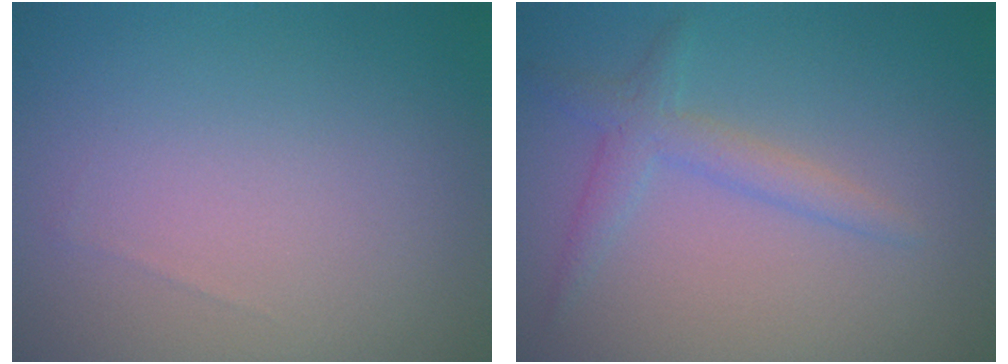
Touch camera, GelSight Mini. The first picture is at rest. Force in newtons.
{"total": 2.2, "press": 2.2, "slide": 0.1}